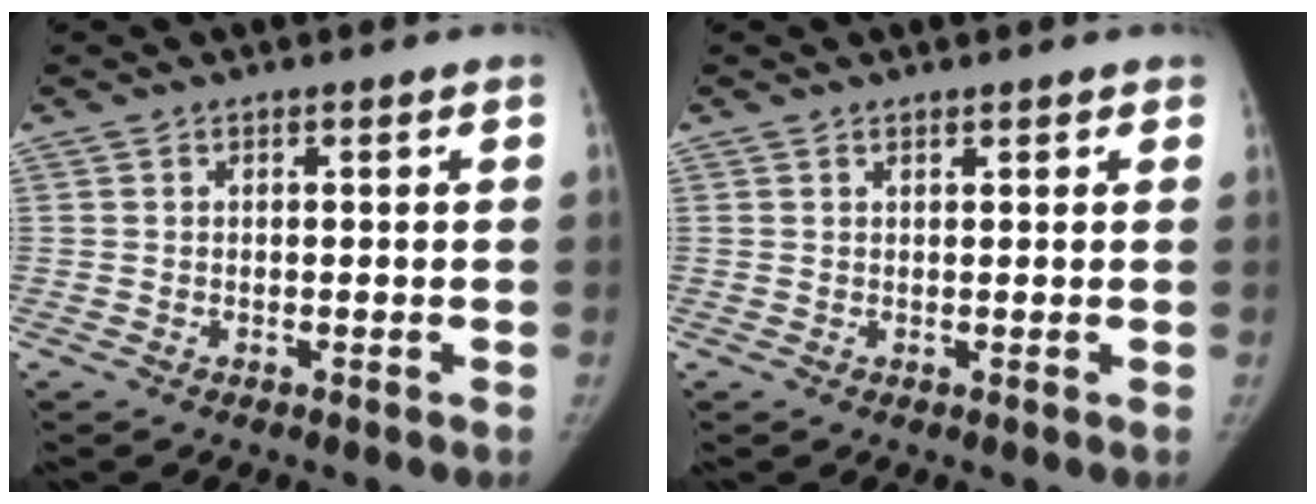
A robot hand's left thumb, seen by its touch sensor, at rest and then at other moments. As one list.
[{"total": 1.4, "force": [1.1, 0.5, 0.6], "torque": [-0.004, -0.005, 0.014]}]